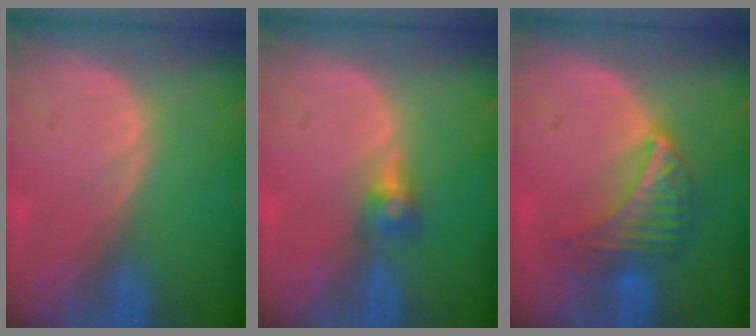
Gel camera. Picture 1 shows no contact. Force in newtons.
{"total": 2.7, "press": 2.5, "slide": 0.9}
{"total": 6.5, "press": 6.4, "slide": 1.1}